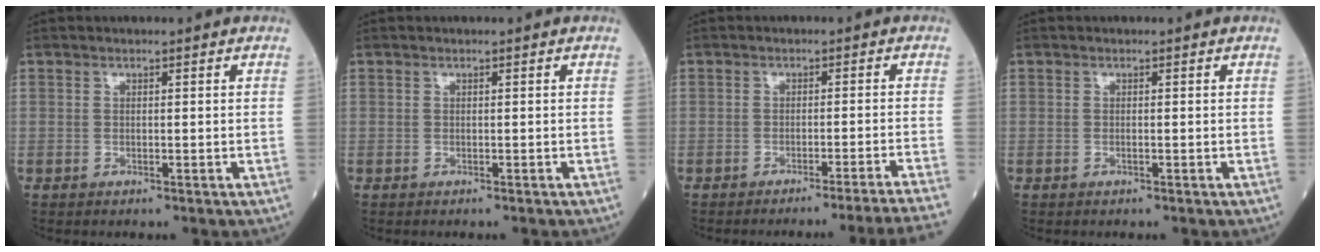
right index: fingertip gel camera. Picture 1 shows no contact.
{"total": 0.0}
{"total": 11.3, "force": [-10.2, -3.4, 3.6], "torque": [-0.011, -0.028, -0.126]}
{"total": 0.0}